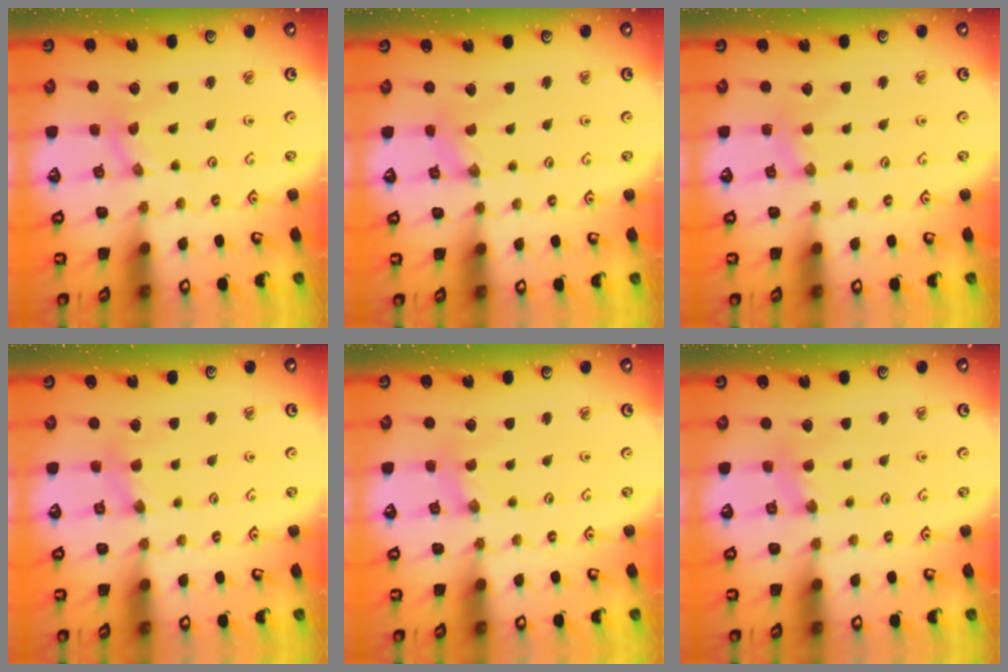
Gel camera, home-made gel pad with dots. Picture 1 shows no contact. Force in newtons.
{"total": 0.0}
{"total": 1.9, "press": 1.8, "slide": 0.3}
{"total": 4.8, "press": 4.8, "slide": 0.5}
{"total": 2.3, "press": 2.3, "slide": 0.3}
{"total": 2.9, "press": 2.9, "slide": 0.6}